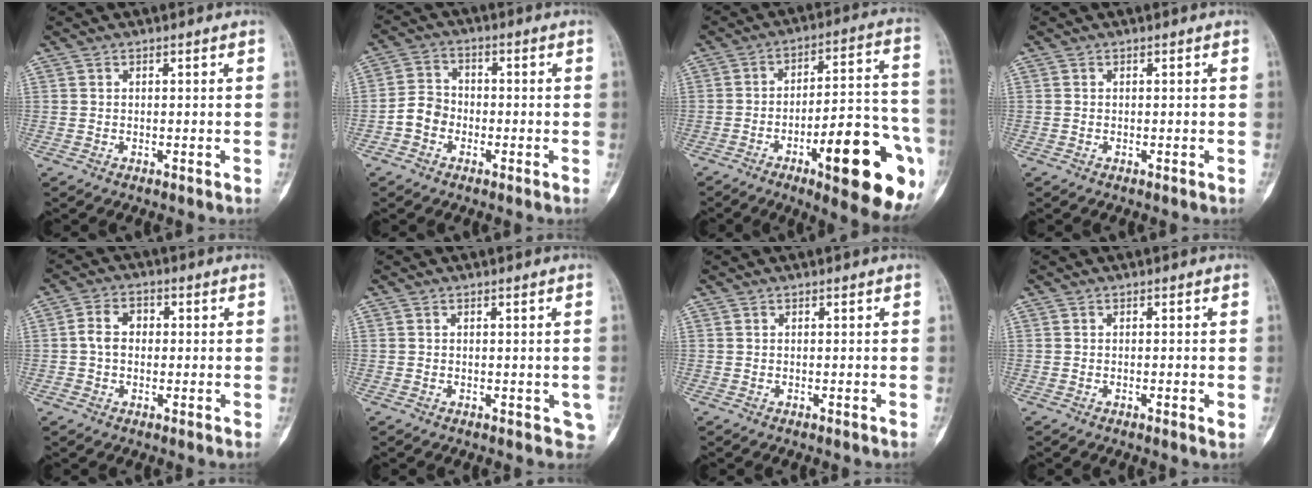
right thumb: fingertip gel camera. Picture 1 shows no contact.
{"total": 5.3, "force": [-1.9, 4.4, 2.3], "torque": [-0.025, 0.021, -0.044]}
{"total": 22.9, "force": [-9.5, 6.5, 19.8], "torque": [-0.217, 0.048, -0.124]}
{"total": 0.0}
{"total": 4.8, "force": [0.0, 3.7, 3.0], "torque": [-0.047, 0.018, -0.006]}
{"total": 2.5, "force": [-0.4, 1.8, 1.7], "torque": [-0.004, 0.001, 0.000]}
{"total": 0.0}
{"total": 1.4, "force": [-0.3, 0.4, 1.4], "torque": [-0.023, -0.004, -0.004]}